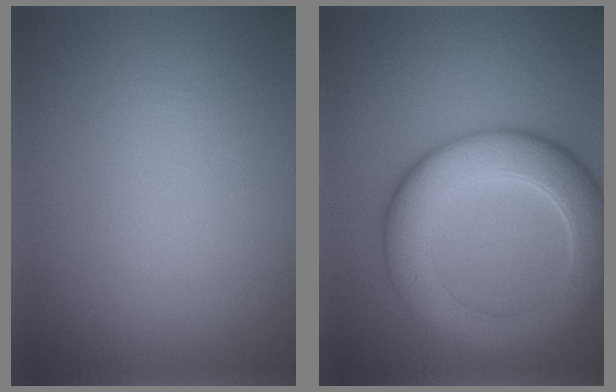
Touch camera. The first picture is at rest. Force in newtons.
{"total": 7.9, "press": 7.9, "slide": 0.5}